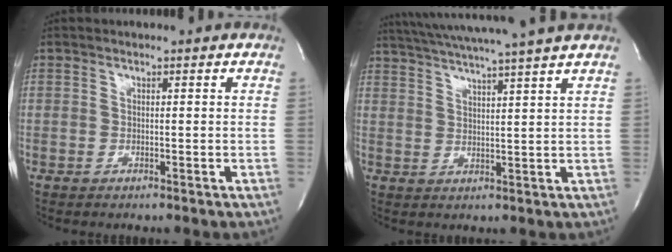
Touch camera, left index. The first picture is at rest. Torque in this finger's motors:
{"motor_torque": [1.01, -1.12, 0.23, 0.21]}